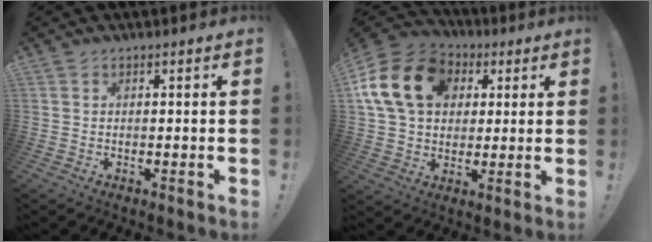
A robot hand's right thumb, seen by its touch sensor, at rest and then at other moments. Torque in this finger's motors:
{"motor_torque": [2.03, 2.32, 0.14, 0.14, 0.33]}